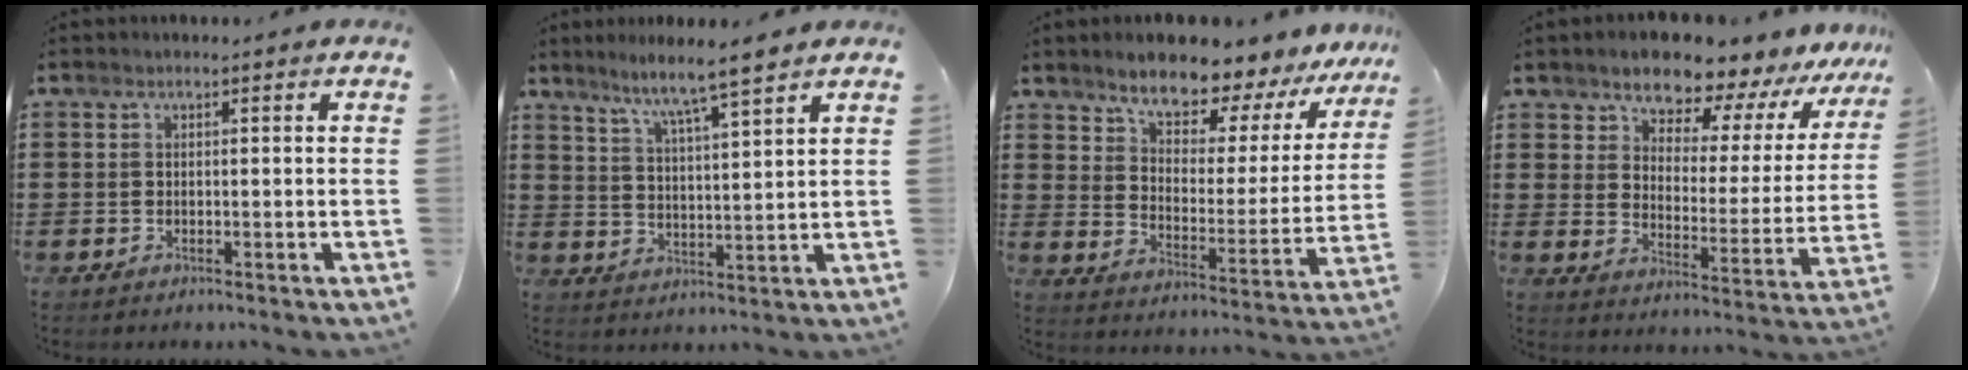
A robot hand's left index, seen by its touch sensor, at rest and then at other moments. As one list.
[{"total": 5.5, "force": [4.8, -1.0, 2.7], "torque": [-0.071, -0.028, 0.076]}, {"total": 7.9, "force": [7.2, 2.2, 2.5], "torque": [-0.063, -0.055, 0.121]}, {"total": 8.0, "force": [7.6, 2.1, 1.4], "torque": [-0.053, -0.059, 0.133]}]